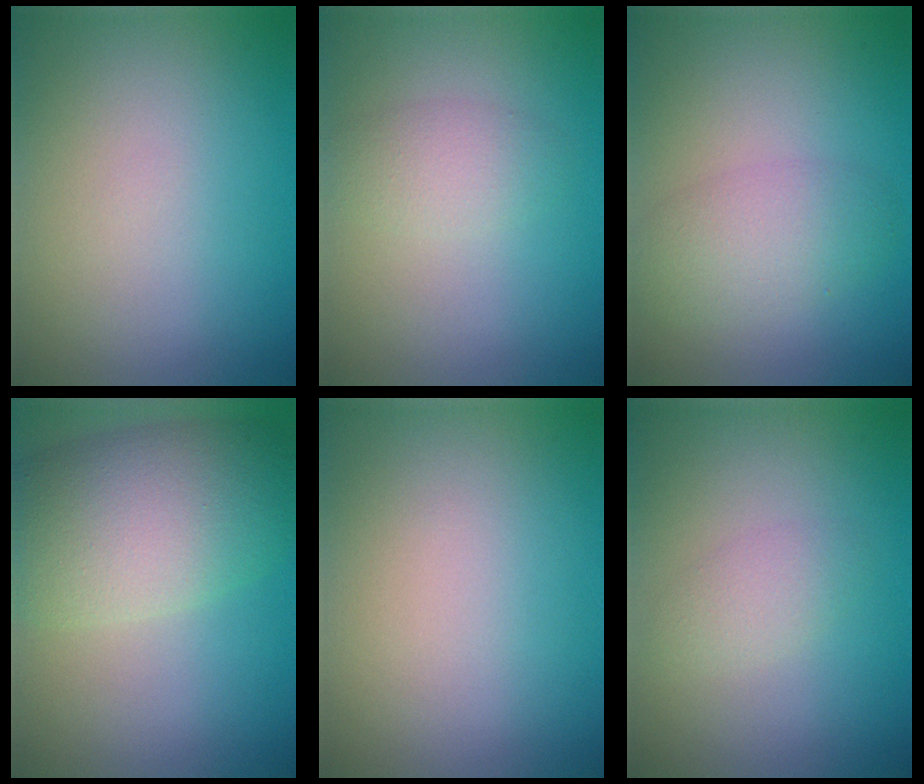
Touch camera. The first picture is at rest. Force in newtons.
{"total": 2.1, "press": 2.1, "slide": 0.1}
{"total": 3.5, "press": 3.5, "slide": 0.2}
{"total": 8.7, "press": 8.7, "slide": 0.5}
{"total": 0.0}
{"total": 1.7, "press": 1.7, "slide": 0.1}